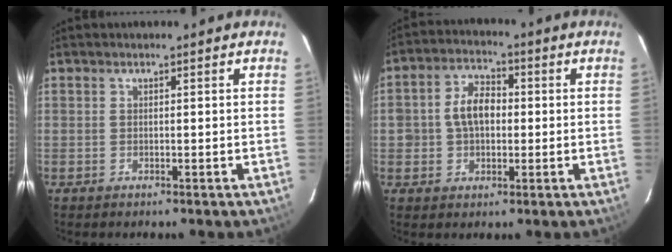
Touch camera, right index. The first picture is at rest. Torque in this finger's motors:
{"motor_torque": [0.26, -0.01, 0.18, 0.10]}